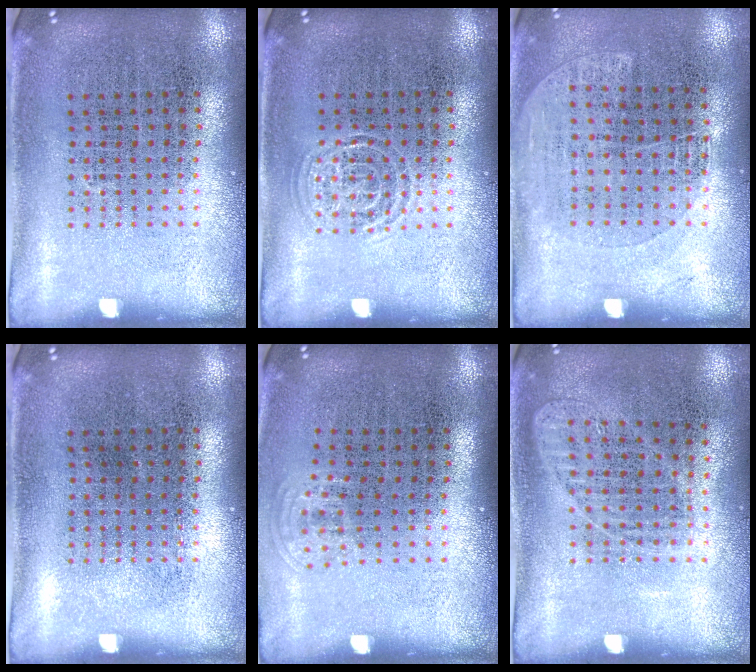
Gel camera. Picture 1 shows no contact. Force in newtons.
{"total": 0.8, "press": 0.8, "slide": 0.0}
{"total": 1.1, "press": 0.9, "slide": 0.6}
{"total": 0.0}
{"total": 0.7, "press": 0.5, "slide": 0.5}
{"total": 1.0, "press": 0.9, "slide": 0.3}